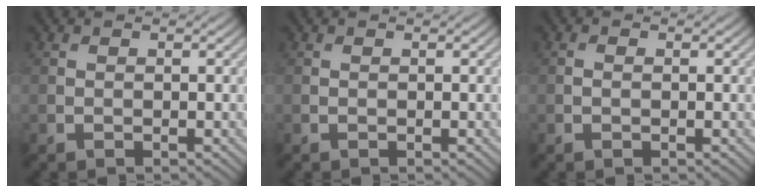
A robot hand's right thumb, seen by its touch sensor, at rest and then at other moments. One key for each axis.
{"total": 0.0}
{"total": 0.6, "fx": -0.1, "fy": 0.3, "fz": 0.5, "tx": -0.010, "ty": 0.001, "tz": -0.002}